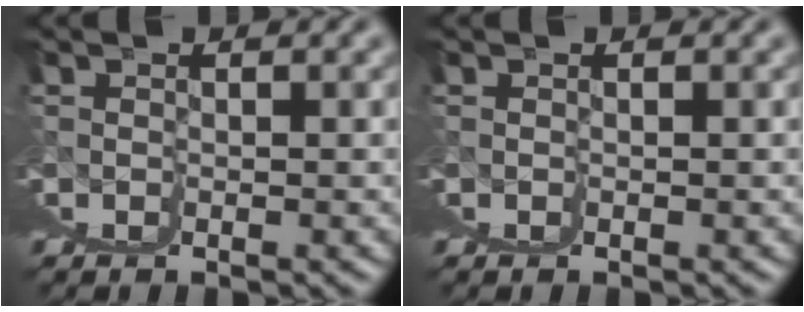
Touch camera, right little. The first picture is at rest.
{"total": 0.0}